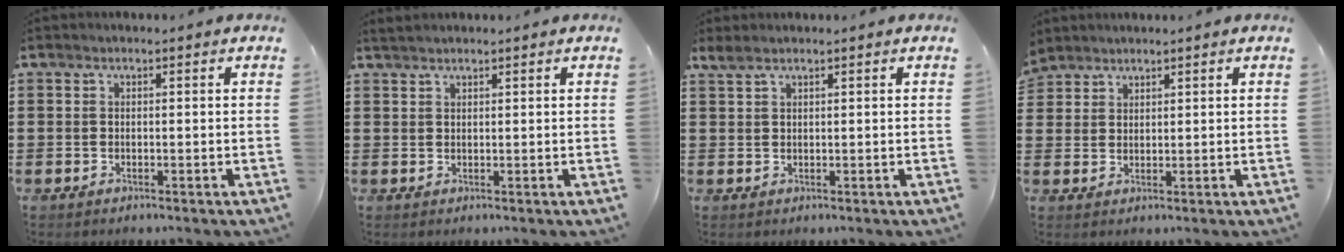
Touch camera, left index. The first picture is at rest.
{"total": 1.3, "force": [1.2, 0.1, 0.4], "torque": [-0.009, 0.001, 0.024]}
{"total": 1.5, "force": [1.1, 0.3, 0.9], "torque": [-0.021, 0.001, 0.022]}
{"total": 2.4, "force": [2.2, 1.0, -0.2], "torque": [-0.003, 0.002, 0.044]}